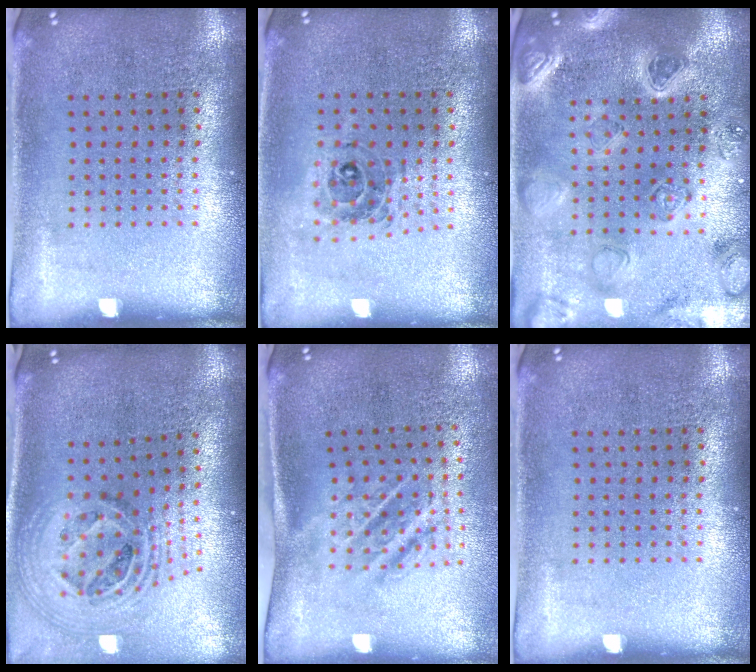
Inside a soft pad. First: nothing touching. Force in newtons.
{"total": 0.8, "press": 0.8, "slide": 0.2}
{"total": 2.3, "press": 2.3, "slide": 0.2}
{"total": 2.0, "press": 1.6, "slide": 1.3}
{"total": 1.7, "press": 1.1, "slide": 1.3}
{"total": 0.0}